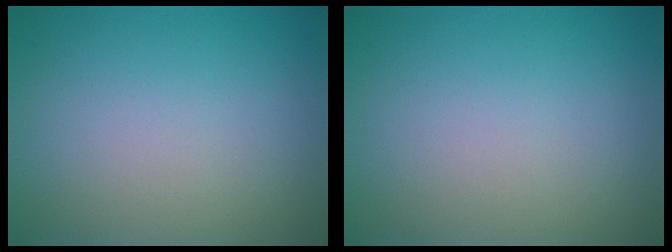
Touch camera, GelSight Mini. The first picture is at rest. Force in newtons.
{"total": 0.0}